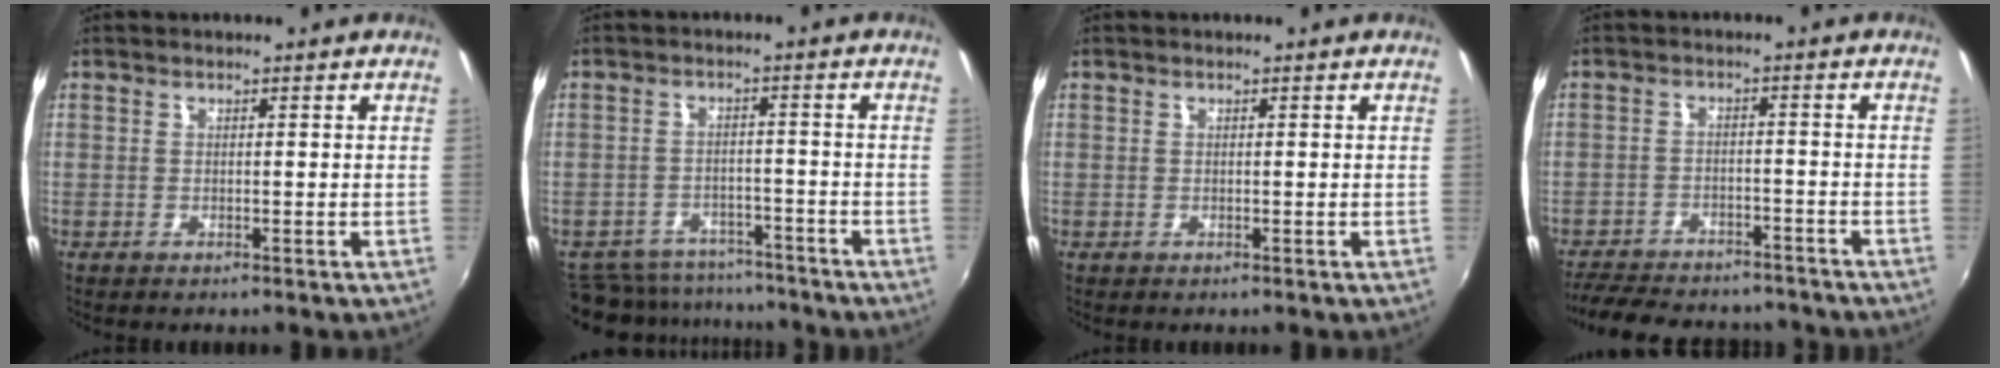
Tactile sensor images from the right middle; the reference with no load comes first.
{"total": 11.9, "force": [-10.4, 5.0, 3.0], "torque": [-0.083, 0.006, -0.145]}
{"total": 0.0}
{"total": 17.4, "force": [-14.8, 6.0, 6.8], "torque": [-0.155, -0.005, -0.206]}